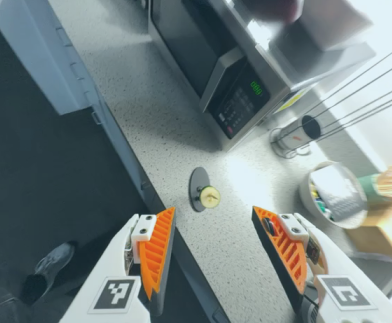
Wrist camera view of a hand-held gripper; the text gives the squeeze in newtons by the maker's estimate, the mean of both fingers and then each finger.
{"total": 0.0}